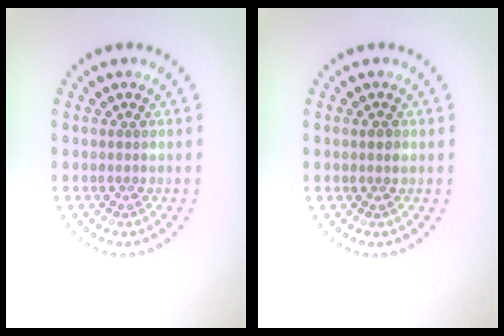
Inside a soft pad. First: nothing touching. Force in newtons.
{"total": 0.7, "press": 0.7, "slide": 0.2}